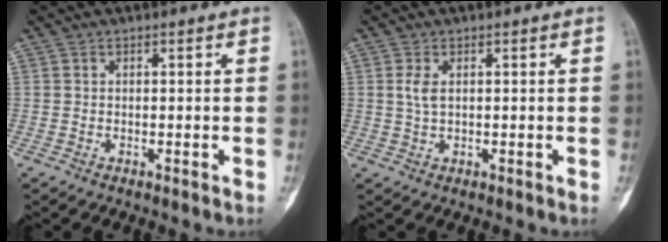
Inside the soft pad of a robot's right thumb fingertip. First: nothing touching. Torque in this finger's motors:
{"motor_torque": [0.53, 0.65, 0.24, -0.35, 0.12]}